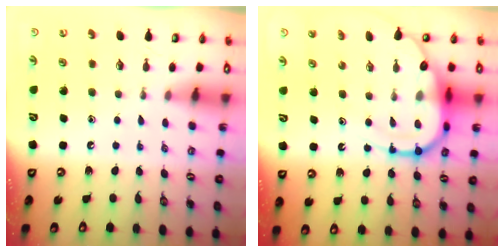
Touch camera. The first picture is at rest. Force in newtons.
{"total": 14.0, "press": 14.0, "slide": 1.1}